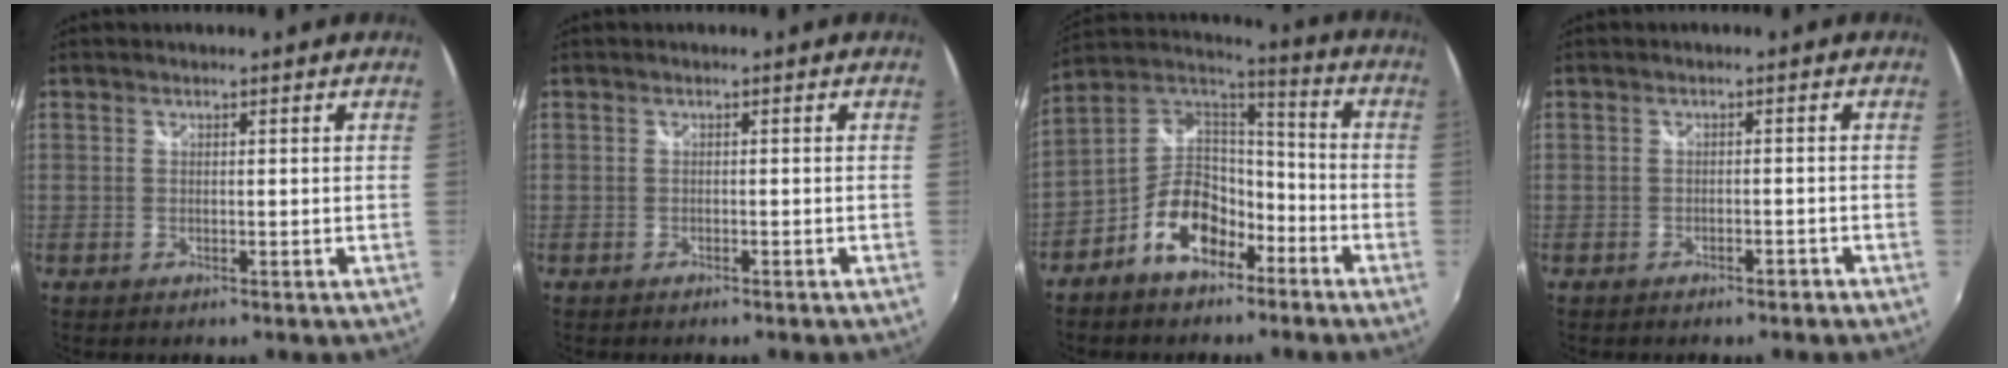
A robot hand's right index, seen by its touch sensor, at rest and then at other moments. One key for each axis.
{"total": 0.8, "fx": -0.7, "fy": 0.2, "fz": 0.4, "tx": -0.008, "ty": -0.001, "tz": -0.011}
{"total": 13.2, "fx": -7.3, "fy": 8.2, "fz": 7.4, "tx": -0.151, "ty": 0.044, "tz": -0.123}
{"total": 2.2, "fx": -1.9, "fy": 0.7, "fz": 0.9, "tx": -0.017, "ty": -0.002, "tz": -0.023}